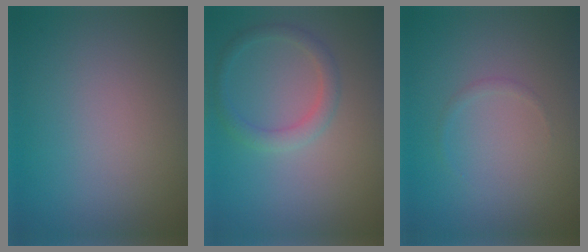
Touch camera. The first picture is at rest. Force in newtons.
{"total": 2.0, "press": 2.0, "slide": 0.1}
{"total": 0.5, "press": 0.5, "slide": 0.0}